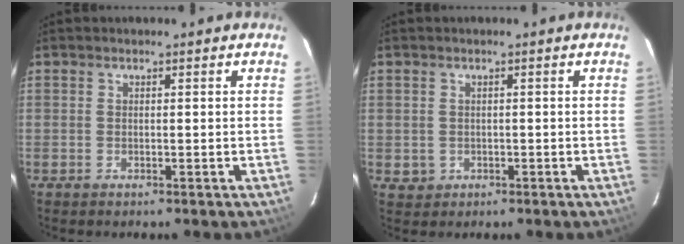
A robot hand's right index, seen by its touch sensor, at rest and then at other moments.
{"total": 2.4, "force": [-0.3, 2.3, 0.4], "torque": [-0.008, 0.002, 0.002]}